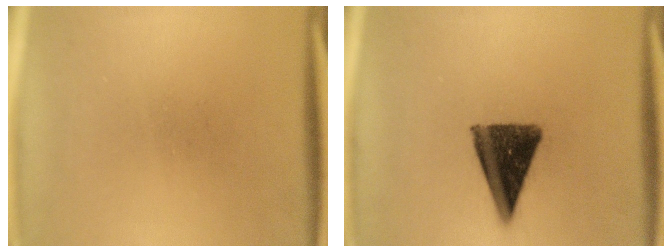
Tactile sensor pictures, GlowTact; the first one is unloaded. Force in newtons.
{"total": 12.2}